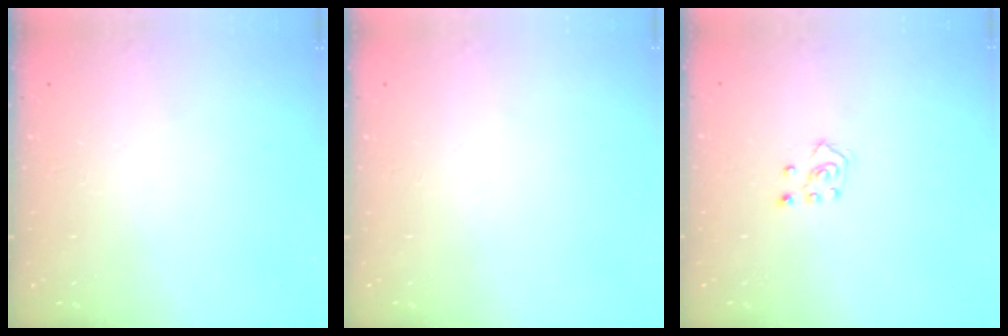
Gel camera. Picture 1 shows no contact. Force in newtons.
{"total": 0.0}
{"total": 4.6, "press": 4.5, "slide": 0.8}